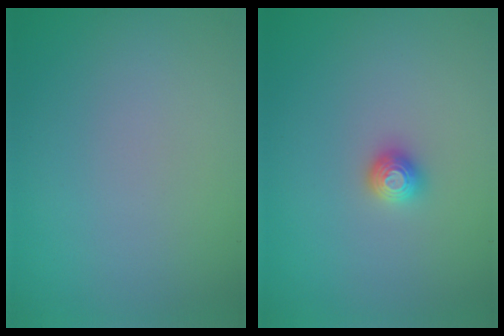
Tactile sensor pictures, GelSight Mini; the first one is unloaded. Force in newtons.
{"total": 1.3, "press": 1.2, "slide": 0.4}